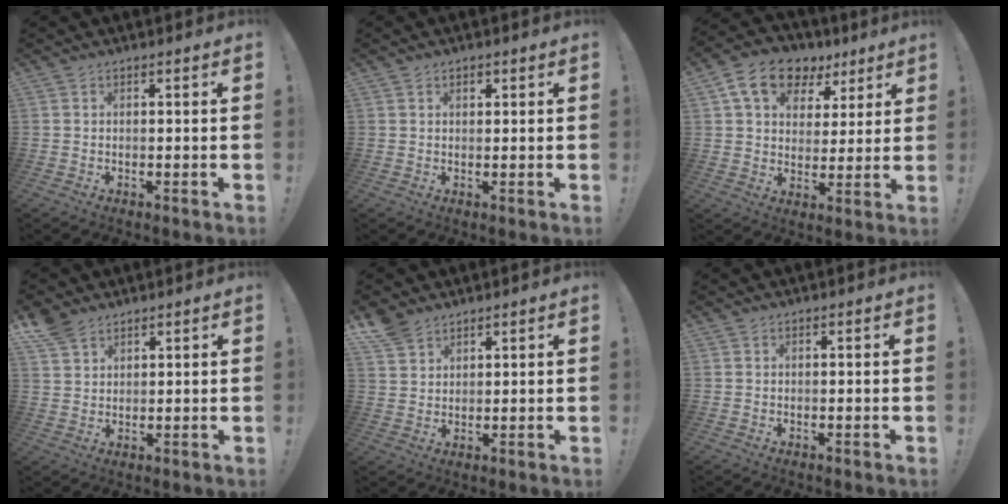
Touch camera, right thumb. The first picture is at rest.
{"total": 1.0, "force": [0.5, 0.8, 0.3], "torque": [-0.006, 0.002, 0.009]}
{"total": 14.2, "force": [7.5, 9.8, 7.0], "torque": [-0.114, -0.030, 0.141]}
{"total": 5.6, "force": [4.3, 2.8, 2.1], "torque": [-0.040, -0.020, 0.084]}
{"total": 5.6, "force": [4.5, 2.8, 1.7], "torque": [-0.035, -0.024, 0.089]}
{"total": 0.0}